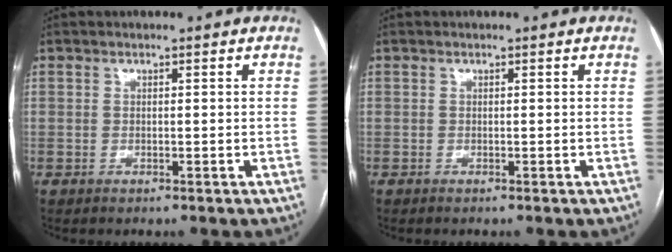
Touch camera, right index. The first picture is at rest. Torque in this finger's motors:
{"motor_torque": [0.00, 0.00, -0.01, 0.00]}